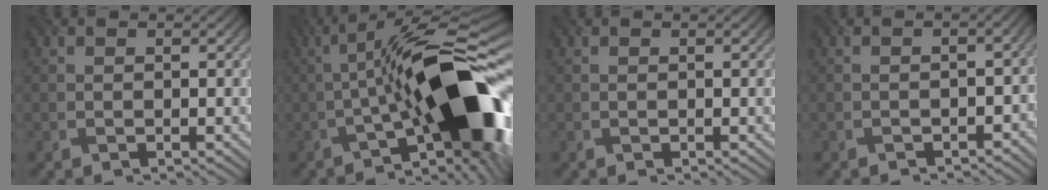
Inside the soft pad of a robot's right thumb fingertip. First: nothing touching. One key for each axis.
{"total": 18.5, "fx": -4.5, "fy": 5.3, "fz": 17.1, "tx": -0.256, "ty": 0.019, "tz": -0.076}
{"total": 0.0}
{"total": 2.8, "fx": -2.0, "fy": 1.4, "fz": 1.3, "tx": -0.010, "ty": -0.004, "tz": -0.026}